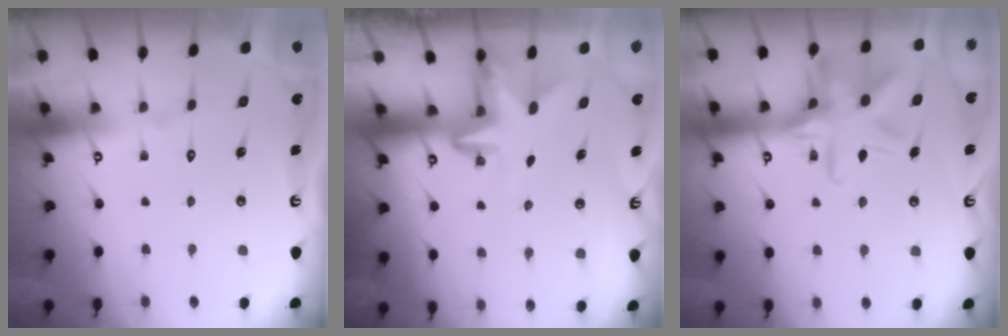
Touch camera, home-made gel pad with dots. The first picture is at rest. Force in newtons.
{"total": 2.9, "press": 2.9, "slide": 0.7}
{"total": 14.6, "press": 14.6, "slide": 1.0}